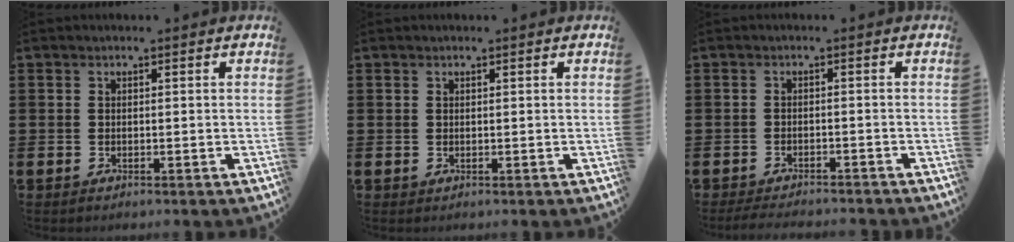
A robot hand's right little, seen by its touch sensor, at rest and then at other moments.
{"total": 0.0}
{"total": 1.8, "force": [-1.8, 0.0, 0.5], "torque": [-0.009, 0.006, -0.035]}